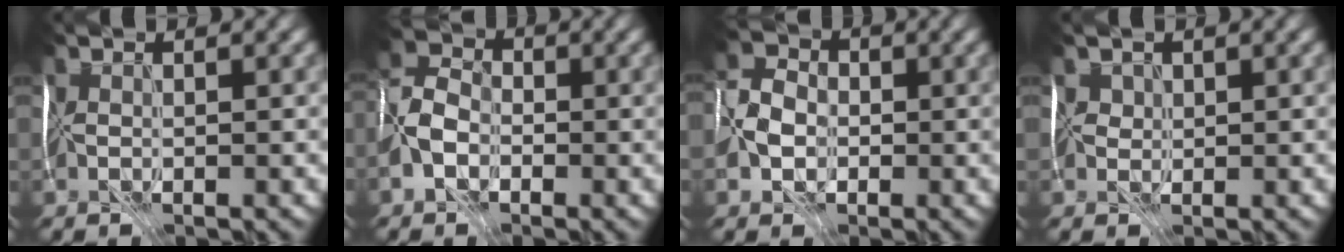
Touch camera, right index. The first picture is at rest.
{"total": 2.7, "force": [-1.5, 1.9, 1.1], "torque": [-0.022, 0.011, -0.033]}
{"total": 2.7, "force": [-0.9, 2.4, 0.9], "torque": [-0.019, 0.004, -0.021]}
{"total": 0.9, "force": [0.6, 0.4, -0.6], "torque": [0.020, 0.007, 0.013]}